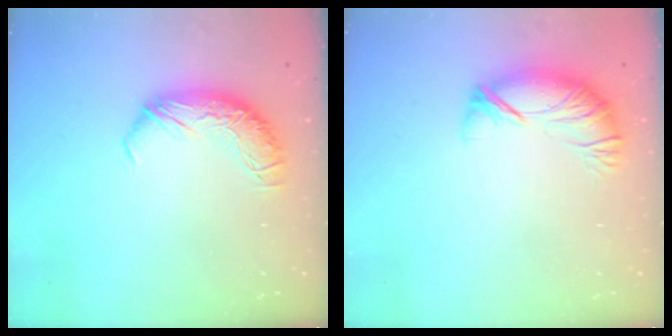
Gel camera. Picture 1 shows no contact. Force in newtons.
{"total": 3.8, "press": 3.2, "slide": 2.1}